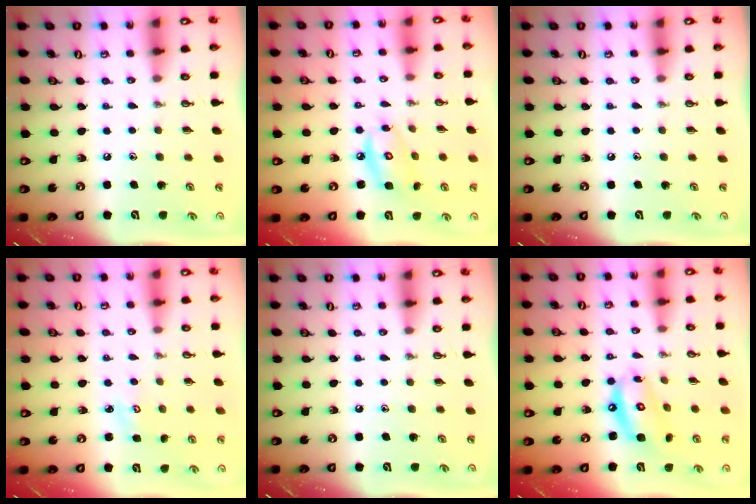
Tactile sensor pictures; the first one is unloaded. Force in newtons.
{"total": 8.7, "press": 8.7, "slide": 0.6}
{"total": 0.0}
{"total": 2.5, "press": 2.5, "slide": 0.4}
{"total": 0.0}
{"total": 11.8, "press": 11.8, "slide": 1.2}